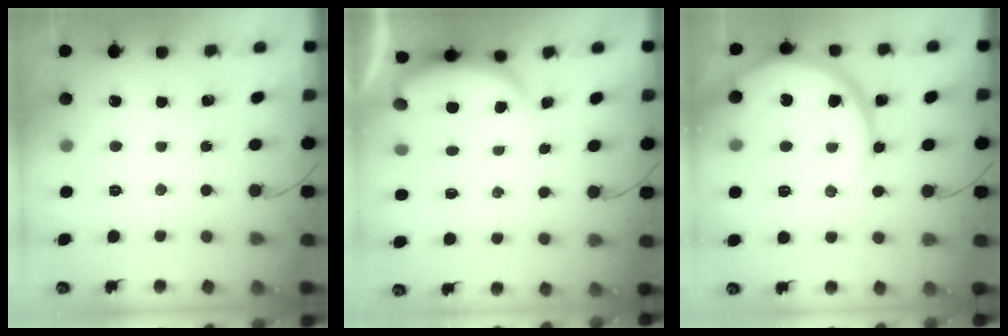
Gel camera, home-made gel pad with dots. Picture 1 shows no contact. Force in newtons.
{"total": 3.8, "press": 3.7, "slide": 0.6}
{"total": 14.8, "press": 14.7, "slide": 1.2}